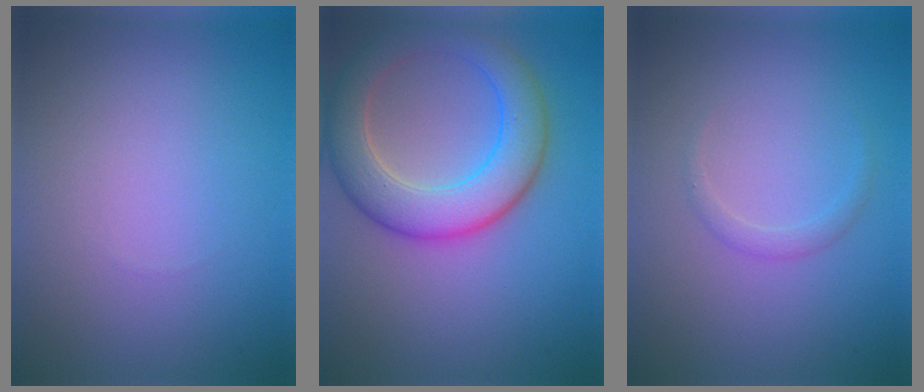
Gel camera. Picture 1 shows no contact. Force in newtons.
{"total": 7.0, "press": 6.9, "slide": 0.3}
{"total": 1.0, "press": 1.0, "slide": 0.1}